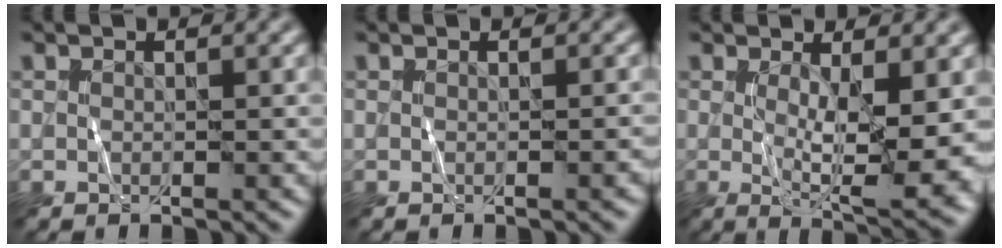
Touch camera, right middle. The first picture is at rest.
{"total": 0.7, "force": [-0.3, 0.1, 0.6], "torque": [-0.006, 0.001, -0.002]}
{"total": 6.9, "force": [0.0, 1.7, 6.7], "torque": [-0.114, -0.019, 0.007]}